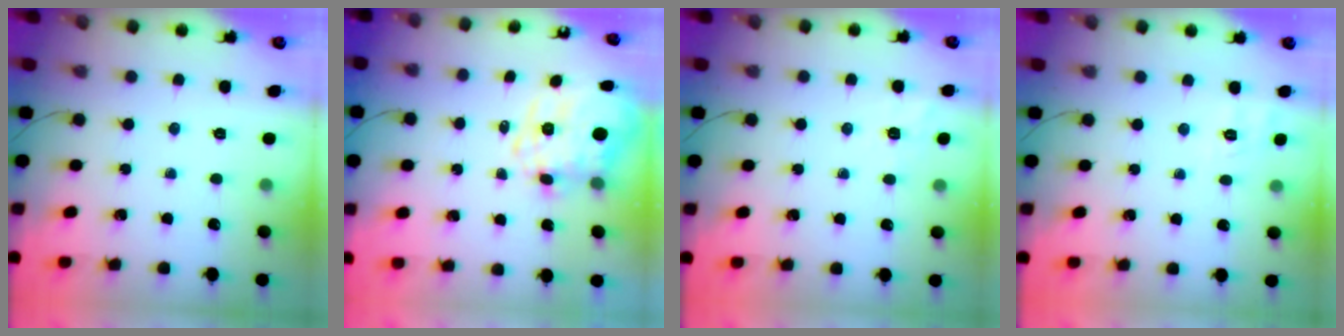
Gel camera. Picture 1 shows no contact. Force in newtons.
{"total": 4.6, "press": 4.0, "slide": 2.3}
{"total": 1.9, "press": 1.0, "slide": 1.6}
{"total": 2.1, "press": 0.5, "slide": 2.0}